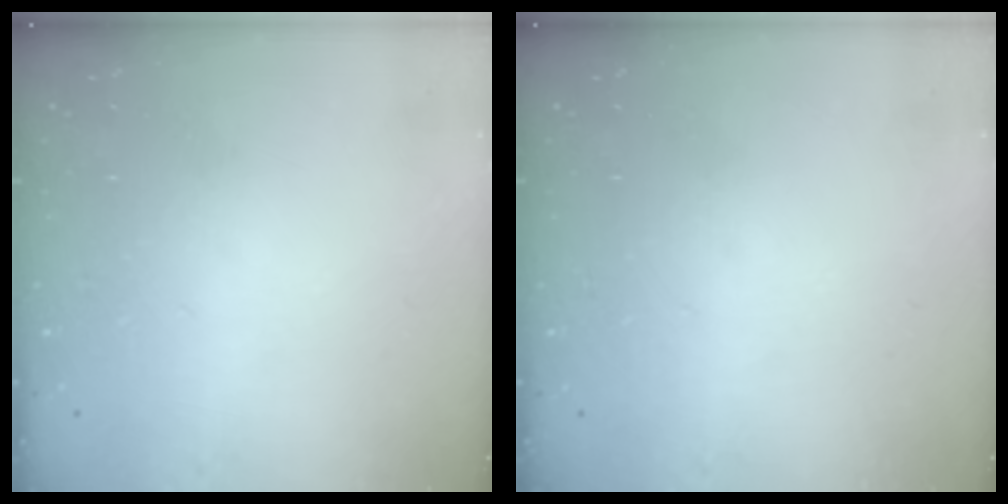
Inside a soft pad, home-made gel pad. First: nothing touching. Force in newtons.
{"total": 0.0}